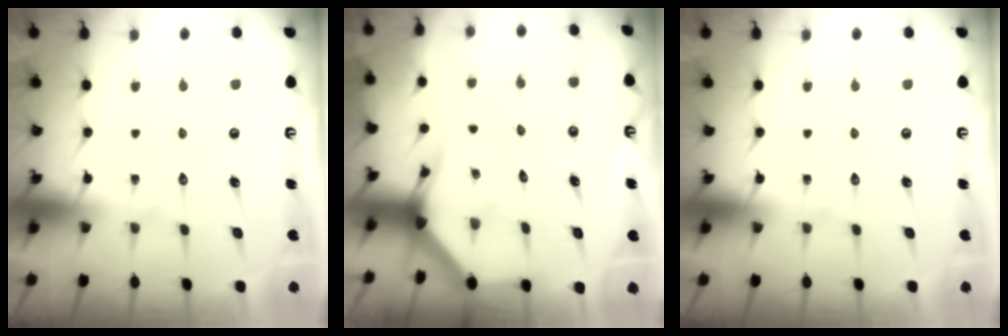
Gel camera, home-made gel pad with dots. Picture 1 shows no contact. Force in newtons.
{"total": 3.9, "press": 3.9, "slide": 0.2}
{"total": 0.0}